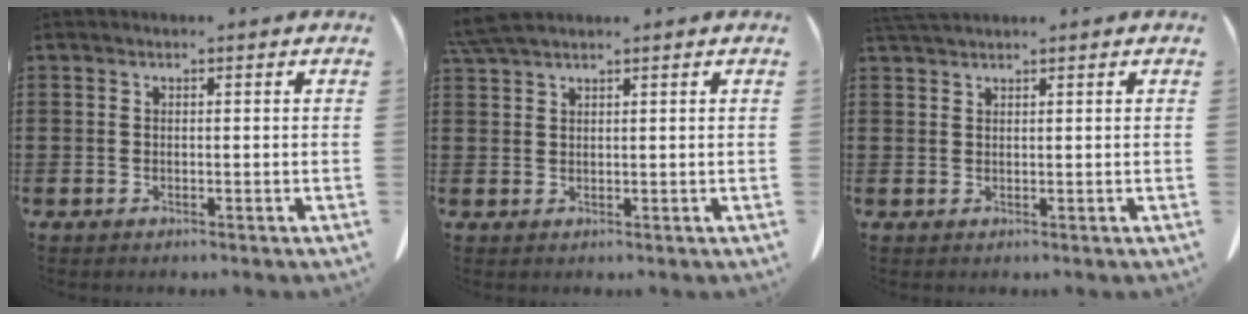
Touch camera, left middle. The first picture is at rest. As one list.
[{"total": 3.2, "force": [2.7, 0.3, 1.7], "torque": [-0.042, 0.001, 0.052]}, {"total": 1.8, "force": [1.7, 0.1, 0.6], "torque": [-0.016, -0.002, 0.035]}]